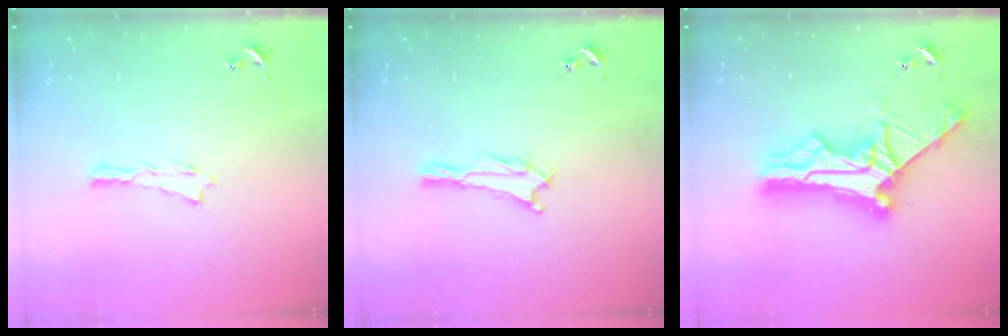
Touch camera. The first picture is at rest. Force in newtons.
{"total": 0.7, "press": 0.7, "slide": 0.1}
{"total": 13.3, "press": 13.2, "slide": 1.4}